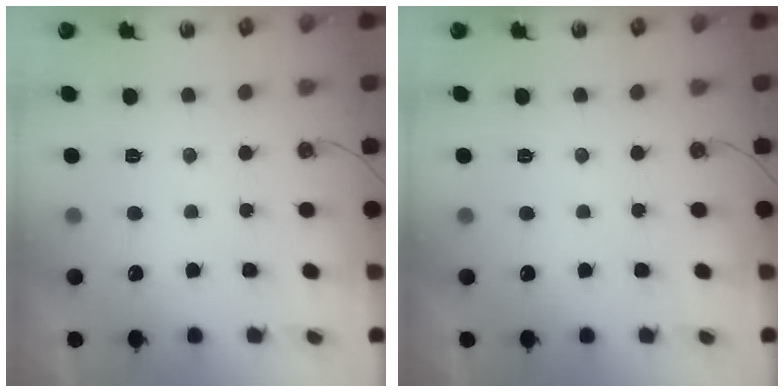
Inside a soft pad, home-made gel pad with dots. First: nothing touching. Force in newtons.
{"total": 0.0}